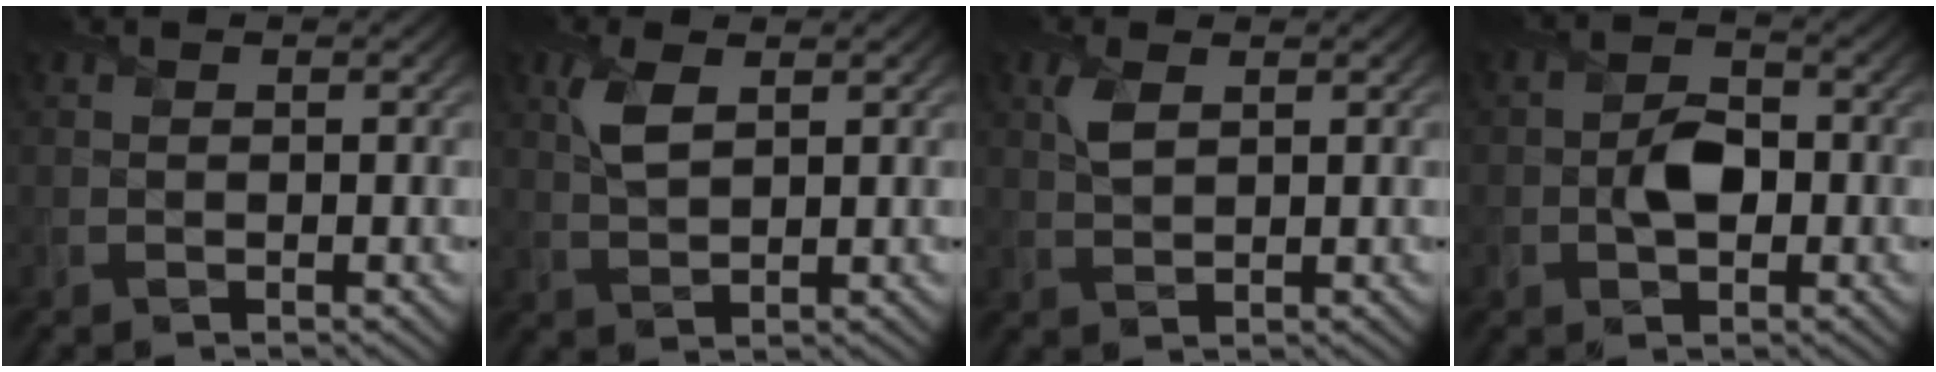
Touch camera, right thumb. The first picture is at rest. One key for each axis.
{"total": 3.5, "fx": 1.5, "fy": 1.6, "fz": 2.8, "tx": -0.069, "ty": 0.002, "tz": 0.034}
{"total": 2.4, "fx": 1.1, "fy": 1.1, "fz": 1.8, "tx": -0.049, "ty": 0.001, "tz": 0.024}
{"total": 3.7, "fx": -0.8, "fy": 2.5, "fz": 2.6, "tx": -0.049, "ty": 0.001, "tz": -0.016}